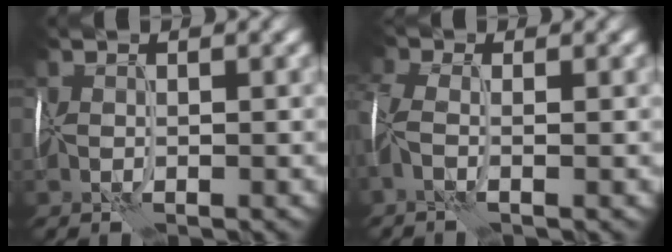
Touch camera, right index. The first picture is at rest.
{"total": 2.2, "force": [-0.6, 0.9, 2.0], "torque": [-0.056, -0.001, -0.022]}